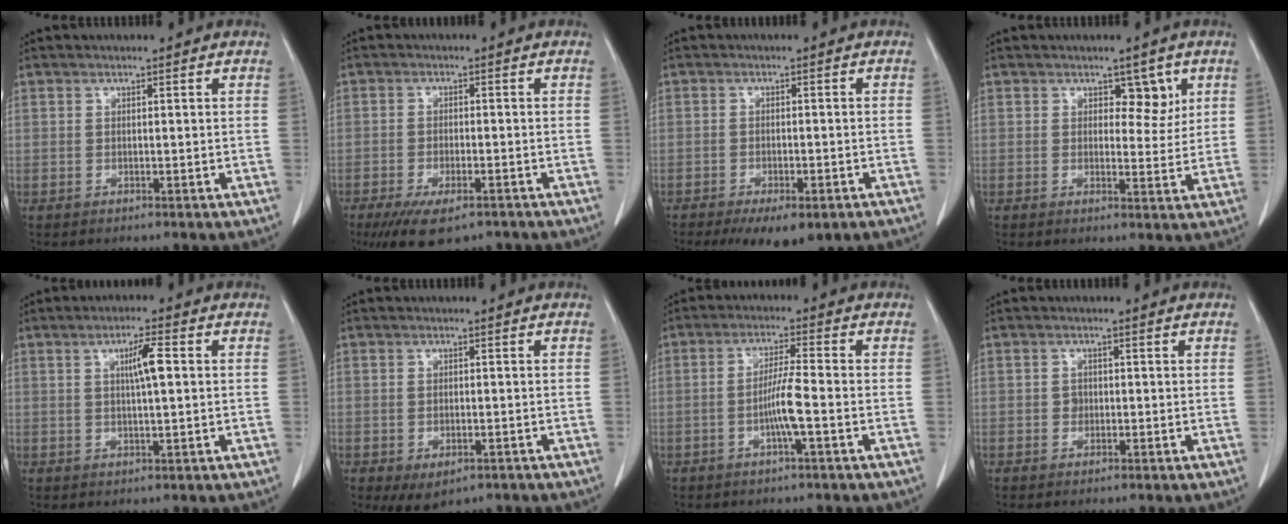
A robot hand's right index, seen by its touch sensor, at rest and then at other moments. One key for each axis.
{"total": 9.0, "fx": -6.3, "fy": 3.1, "fz": 5.6, "tx": -0.087, "ty": -0.012, "tz": -0.096}
{"total": 8.3, "fx": -5.6, "fy": 3.1, "fz": 5.2, "tx": -0.067, "ty": -0.008, "tz": -0.079}
{"total": 3.7, "fx": 1.8, "fy": 2.2, "fz": 2.4, "tx": -0.019, "ty": 0.001, "tz": 0.023}
{"total": 4.4, "fx": 0.9, "fy": 0.2, "fz": 4.3, "tx": -0.075, "ty": 0.002, "tz": 0.014}
{"total": 4.3, "fx": -2.4, "fy": 2.4, "fz": 2.6, "tx": -0.039, "ty": -0.006, "tz": -0.025}
{"total": 4.8, "fx": -1.4, "fy": -0.3, "fz": 4.6, "tx": -0.091, "ty": 0.004, "tz": -0.026}
{"total": 1.0, "fx": -0.1, "fy": 1.0, "fz": 0.3, "tx": 0.002, "ty": 0.006, "tz": 0.001}